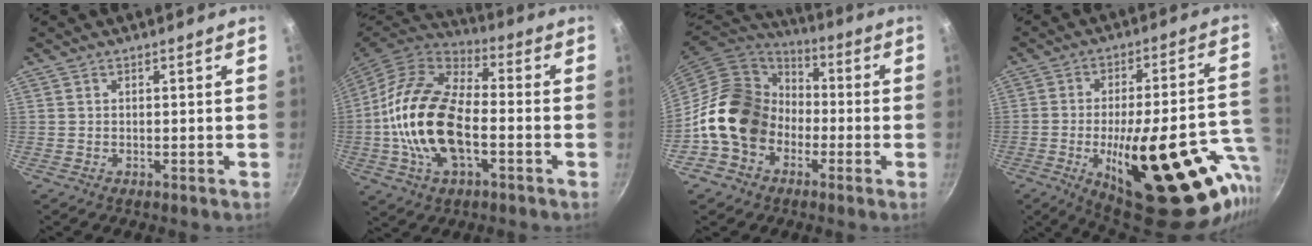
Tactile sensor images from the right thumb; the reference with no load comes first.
{"total": 19.7, "force": [-3.2, 10.8, 16.2], "torque": [-0.297, 0.029, -0.070]}
{"total": 16.5, "force": [-3.2, 13.7, 8.6], "torque": [-0.112, 0.050, -0.066]}
{"total": 30.5, "force": [-8.9, 11.1, 27.0], "torque": [-0.318, 0.014, -0.112]}